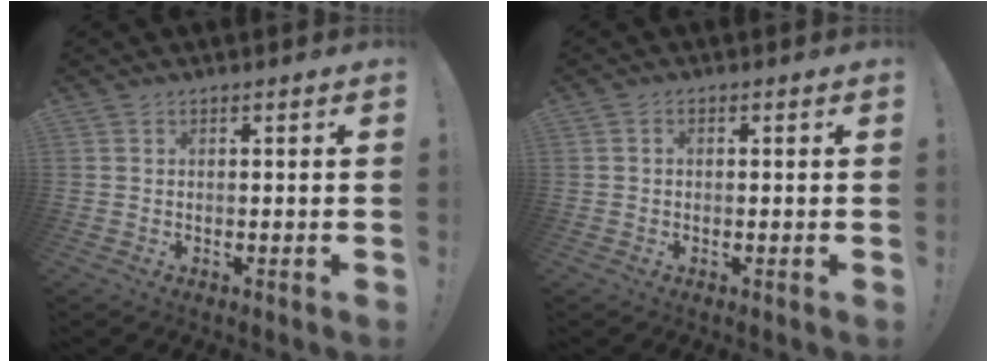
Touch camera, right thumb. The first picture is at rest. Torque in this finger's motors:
{"motor_torque": [-0.36, 0.07, -0.54, 0.16, 0.00]}